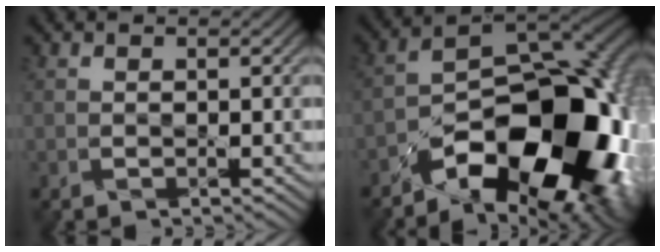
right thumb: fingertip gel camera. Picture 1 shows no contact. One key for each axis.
{"total": 18.2, "fx": -9.0, "fy": 9.3, "fz": 12.8, "tx": -0.177, "ty": -0.026, "tz": -0.143}